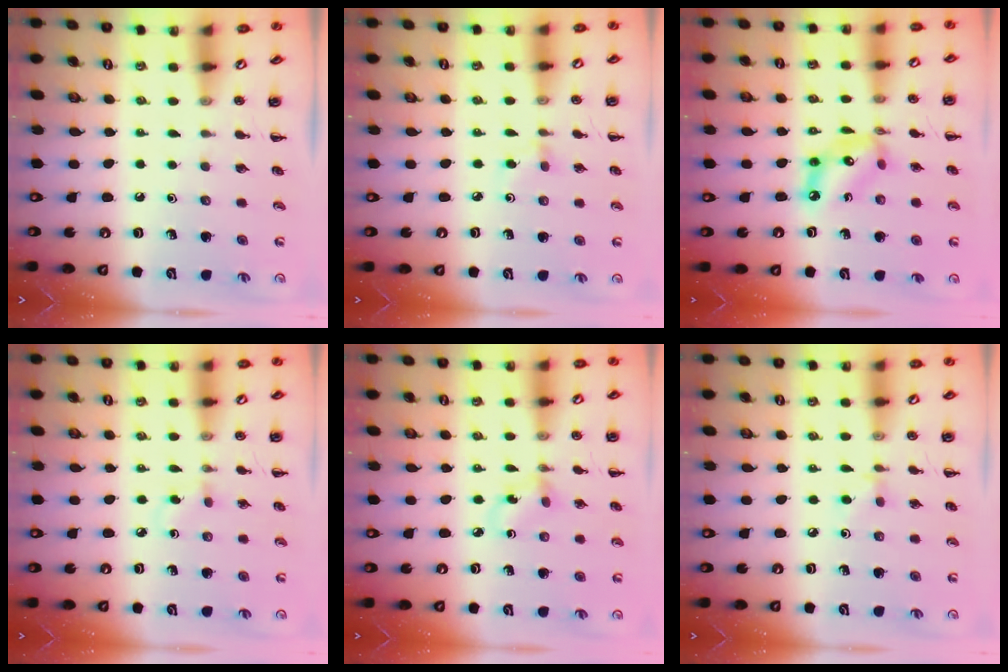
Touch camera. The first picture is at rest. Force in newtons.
{"total": 3.4, "press": 3.2, "slide": 1.2}
{"total": 11.1, "press": 10.7, "slide": 2.8}
{"total": 3.0, "press": 2.7, "slide": 1.3}
{"total": 2.8, "press": 2.8, "slide": 0.7}
{"total": 2.8, "press": 2.5, "slide": 1.1}